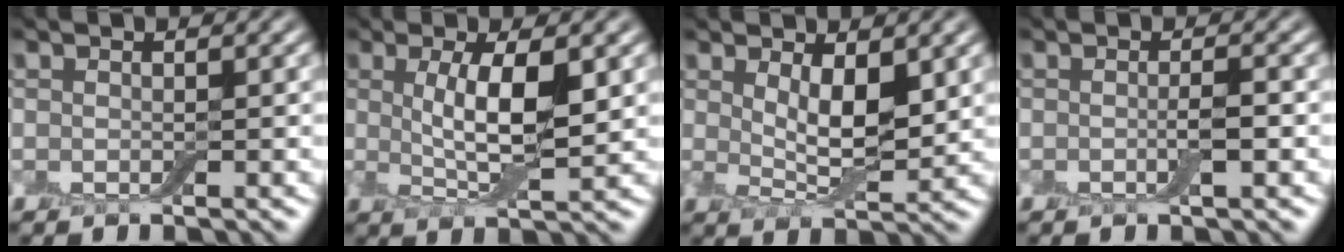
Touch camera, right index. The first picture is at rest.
{"total": 6.1, "force": [1.1, 1.7, 5.7], "torque": [-0.103, -0.002, 0.020]}
{"total": 4.4, "force": [1.3, 1.6, 3.8], "torque": [-0.073, -0.010, 0.027]}
{"total": 1.5, "force": [-0.3, 0.2, 1.5], "torque": [-0.027, 0.000, -0.006]}